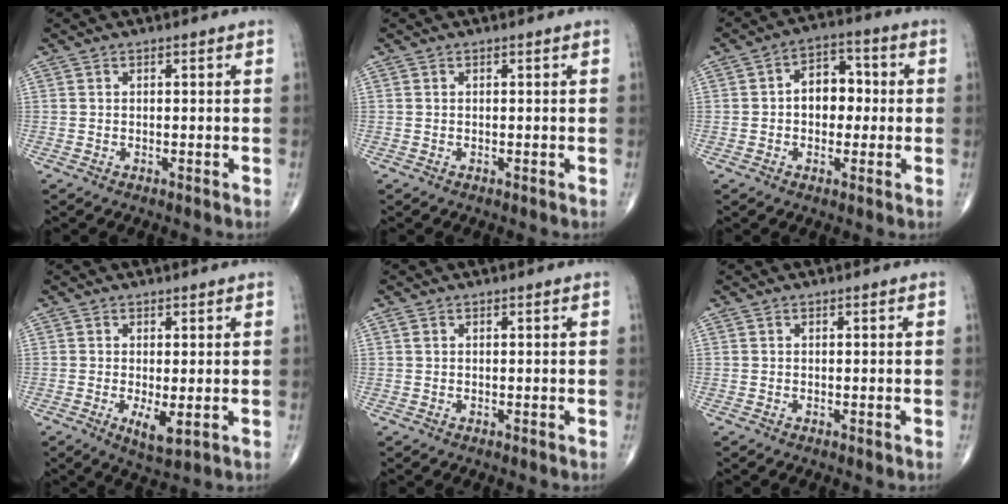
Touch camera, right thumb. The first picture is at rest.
{"total": 0.0}
{"total": 7.9, "force": [0.1, 5.6, 5.6], "torque": [-0.053, 0.024, -0.009]}
{"total": 4.0, "force": [-0.6, 1.3, 3.8], "torque": [-0.064, -0.013, -0.006]}
{"total": 0.6, "force": [0.3, 0.4, 0.4], "torque": [-0.009, 0.006, 0.005]}
{"total": 0.0}